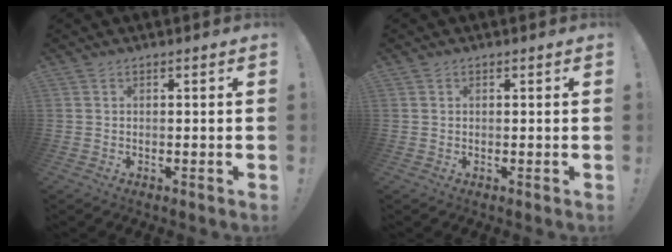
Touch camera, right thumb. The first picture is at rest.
{"total": 0.0}